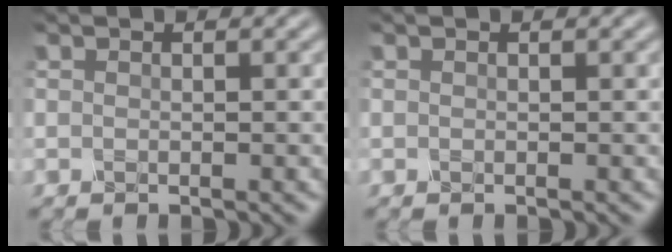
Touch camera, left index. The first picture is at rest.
{"total": 0.0}